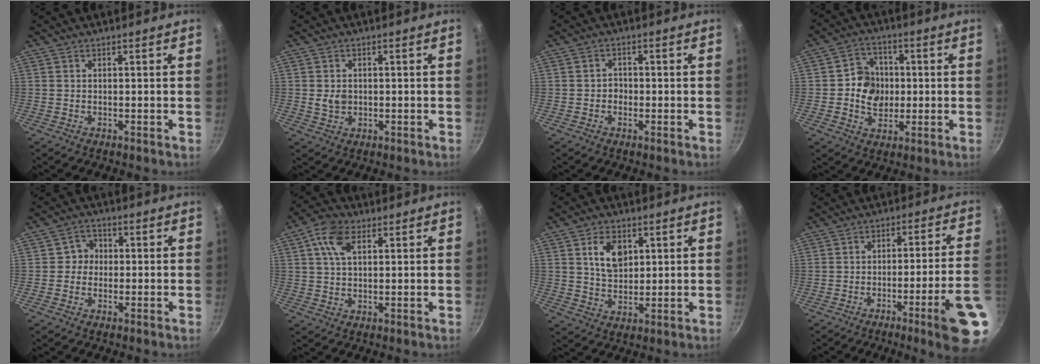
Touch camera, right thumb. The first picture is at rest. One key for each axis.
{"total": 2.7, "fx": 0.2, "fy": 2.4, "fz": 1.4, "tx": -0.015, "ty": -0.003, "tz": 0.006}
{"total": 2.0, "fx": -0.5, "fy": 1.8, "fz": 0.7, "tx": 0.004, "ty": 0.005, "tz": -0.011}
{"total": 6.4, "fx": -0.3, "fy": 5.8, "fz": 2.7, "tx": -0.007, "ty": 0.004, "tz": -0.016}
{"total": 3.6, "fx": 0.0, "fy": 3.5, "fz": 0.9, "tx": 0.018, "ty": 0.007, "tz": -0.009}
{"total": 7.0, "fx": 2.9, "fy": 4.1, "fz": 4.9, "tx": -0.082, "ty": 0.006, "tz": 0.047}
{"total": 7.2, "fx": 2.6, "fy": 5.0, "fz": 4.5, "tx": -0.059, "ty": -0.014, "tz": 0.049}
{"total": 14.2, "fx": -6.7, "fy": 0.5, "fz": 12.5, "tx": -0.163, "ty": 0.041, "tz": -0.089}